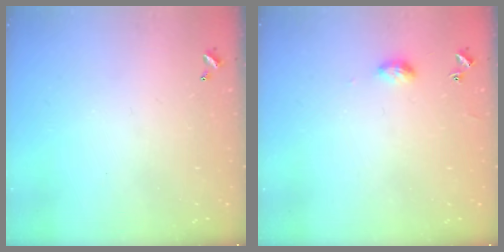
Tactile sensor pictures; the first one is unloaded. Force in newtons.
{"total": 5.2, "press": 5.2, "slide": 0.7}